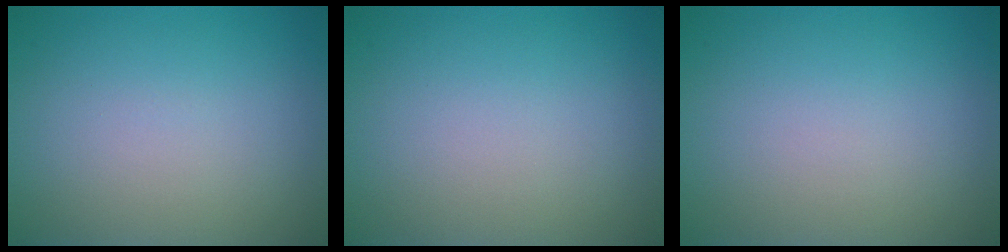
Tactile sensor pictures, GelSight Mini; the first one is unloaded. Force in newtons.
{"total": 0.0}
{"total": 0.0}